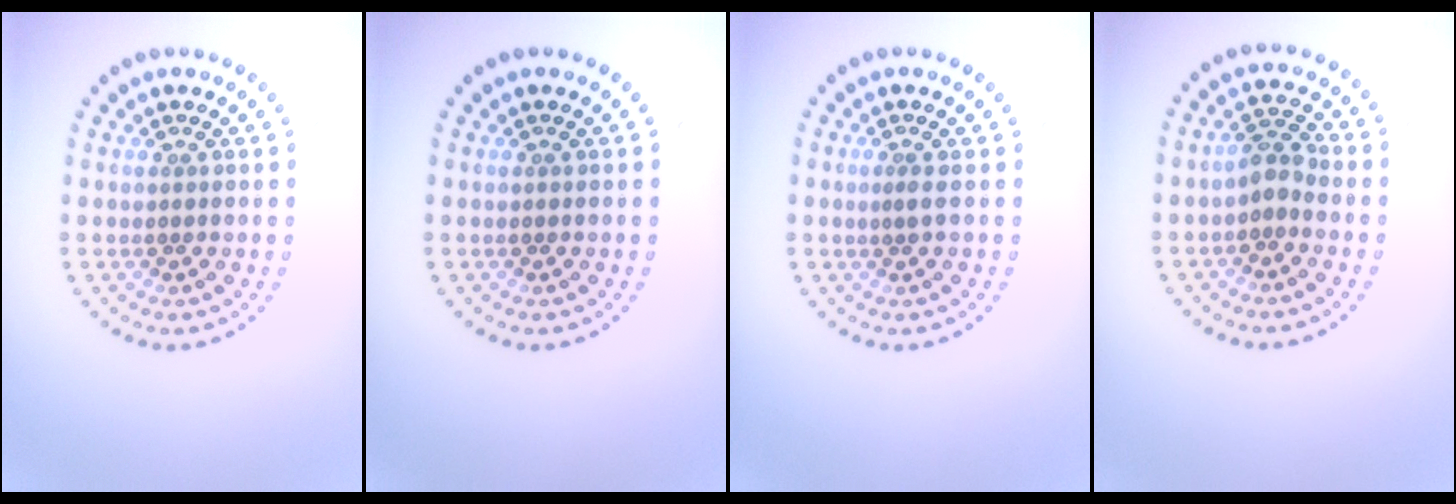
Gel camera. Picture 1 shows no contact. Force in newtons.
{"total": 0.0}
{"total": 0.6, "press": 0.4, "slide": 0.5}
{"total": 2.0, "press": 1.7, "slide": 1.1}